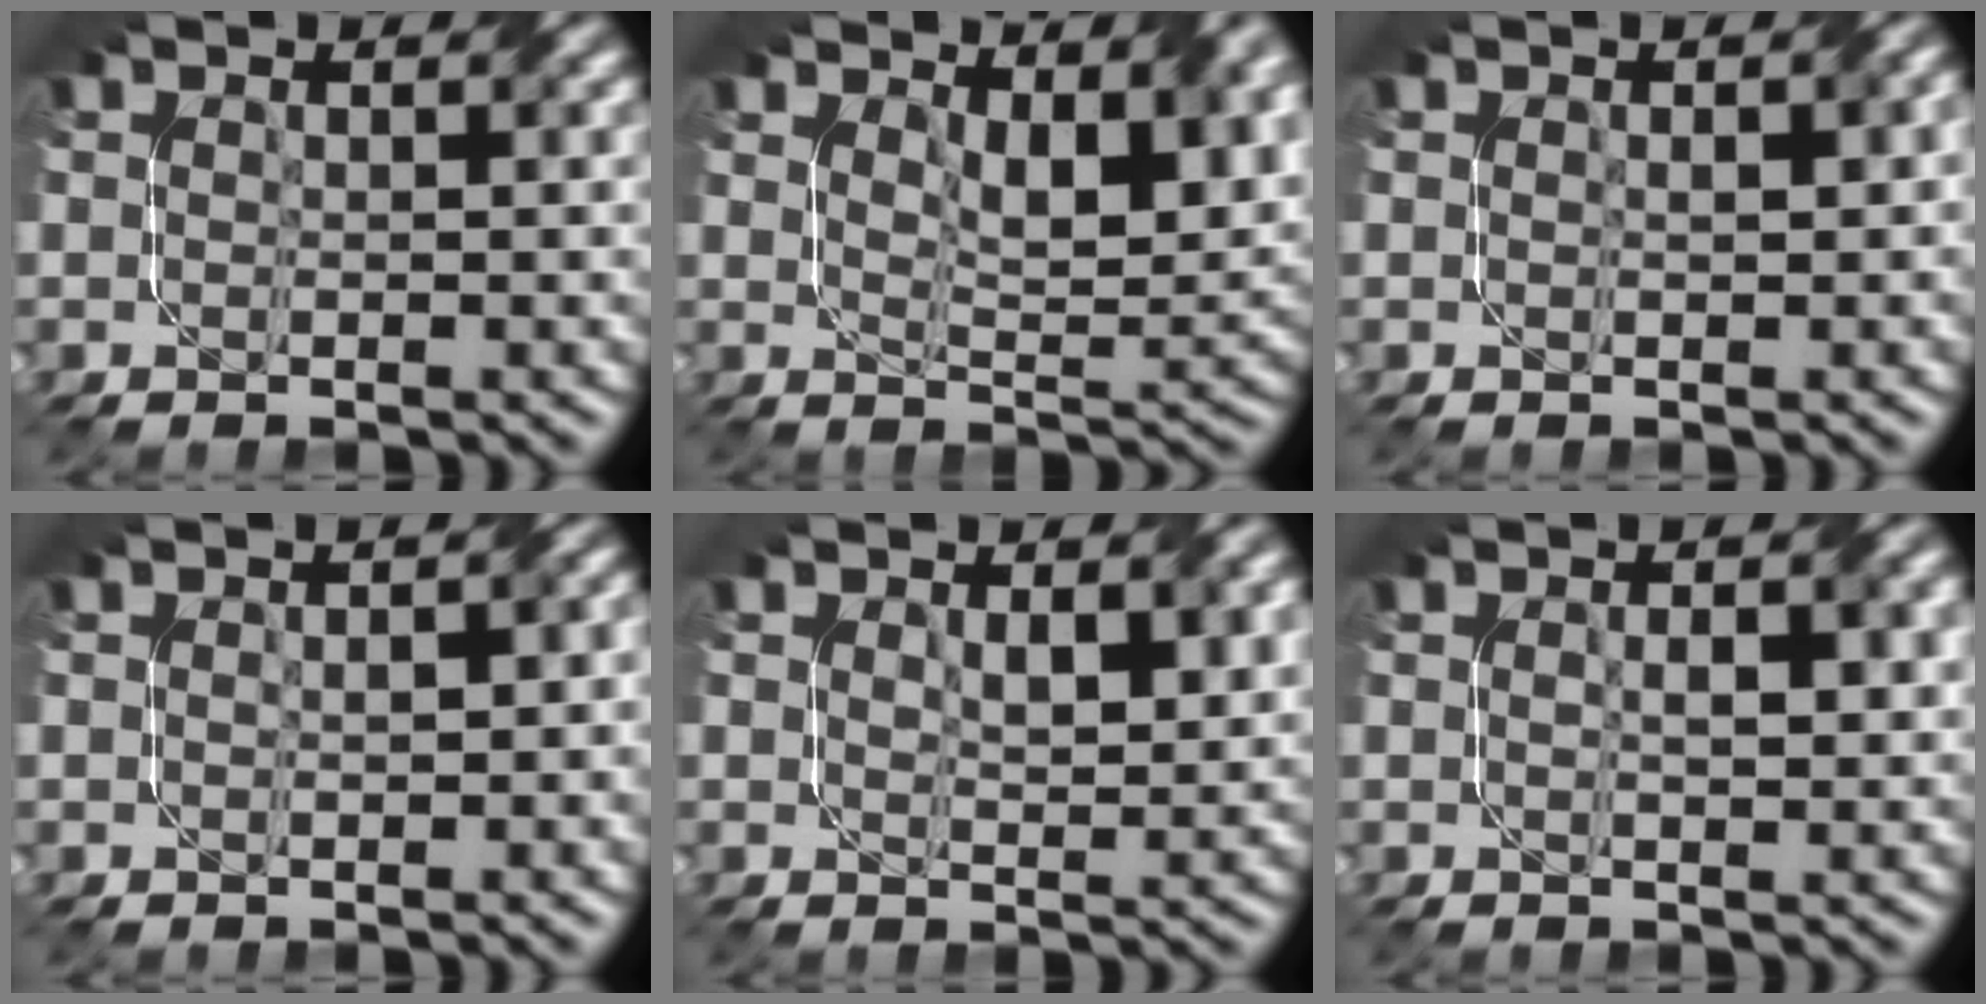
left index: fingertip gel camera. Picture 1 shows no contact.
{"total": 6.6, "force": [3.3, 2.5, 5.1], "torque": [-0.083, -0.006, 0.061]}
{"total": 1.0, "force": [0.1, 0.3, 1.0], "torque": [-0.015, 0.003, 0.006]}
{"total": 1.9, "force": [0.1, 0.8, 1.8], "torque": [-0.027, 0.001, 0.006]}
{"total": 2.7, "force": [0.9, 1.0, 2.3], "torque": [-0.041, -0.003, 0.022]}
{"total": 2.1, "force": [0.3, 0.7, 2.0], "torque": [-0.035, 0.003, 0.007]}